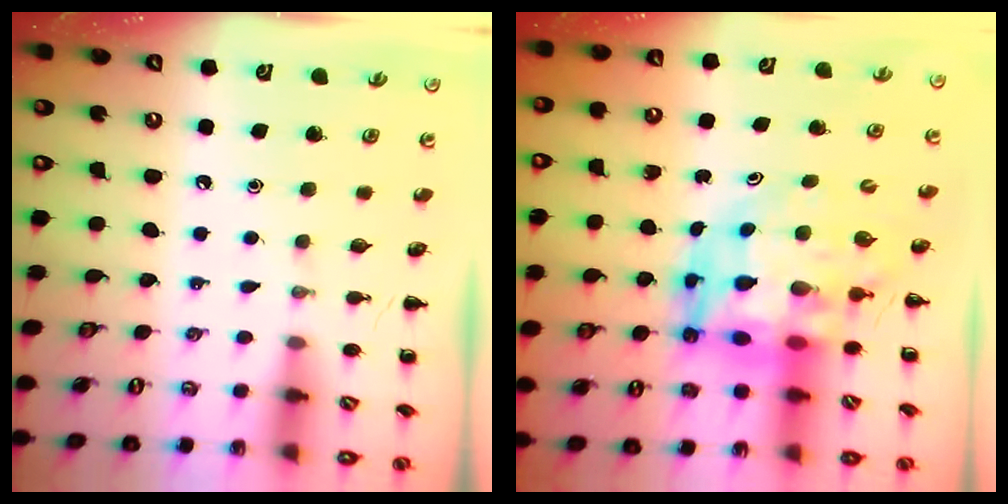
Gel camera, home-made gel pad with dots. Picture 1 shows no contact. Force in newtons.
{"total": 11.9, "press": 11.3, "slide": 3.6}